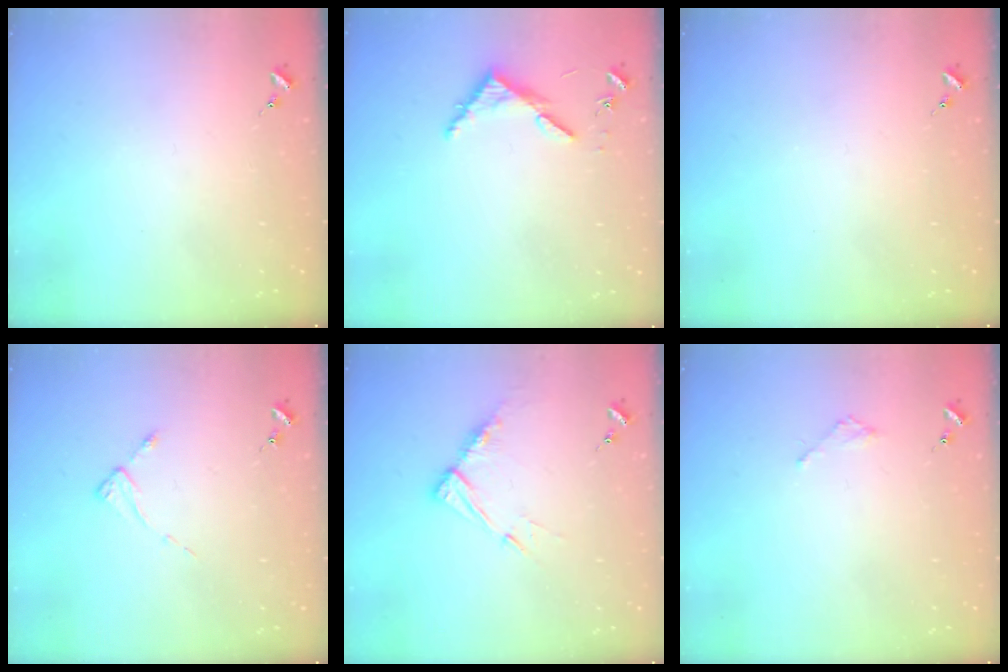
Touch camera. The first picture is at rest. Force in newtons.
{"total": 4.0, "press": 4.0, "slide": 0.3}
{"total": 0.0}
{"total": 2.2, "press": 2.2, "slide": 0.4}
{"total": 9.4, "press": 9.4, "slide": 0.6}
{"total": 1.8, "press": 1.8, "slide": 0.2}